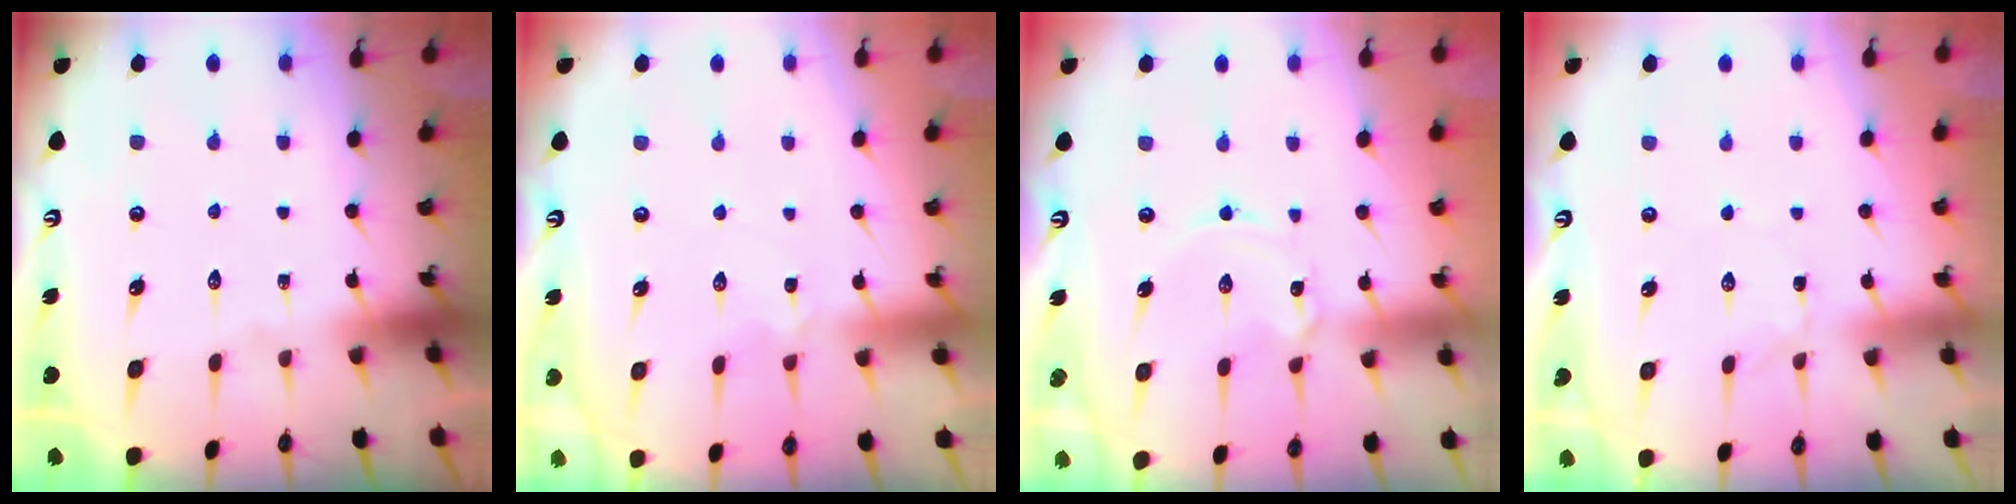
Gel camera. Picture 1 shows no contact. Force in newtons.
{"total": 1.9, "press": 1.8, "slide": 0.5}
{"total": 1.6, "press": 1.6, "slide": 0.2}
{"total": 1.5, "press": 1.4, "slide": 0.1}